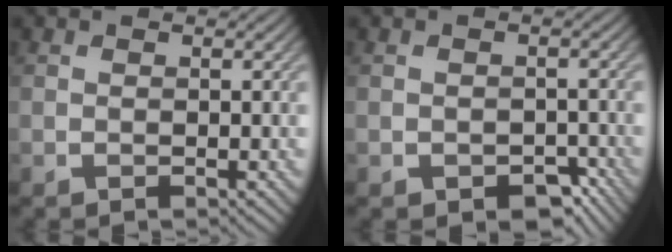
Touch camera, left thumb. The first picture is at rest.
{"total": 3.3, "force": [-1.9, 2.1, 1.7], "torque": [-0.024, -0.011, -0.024]}